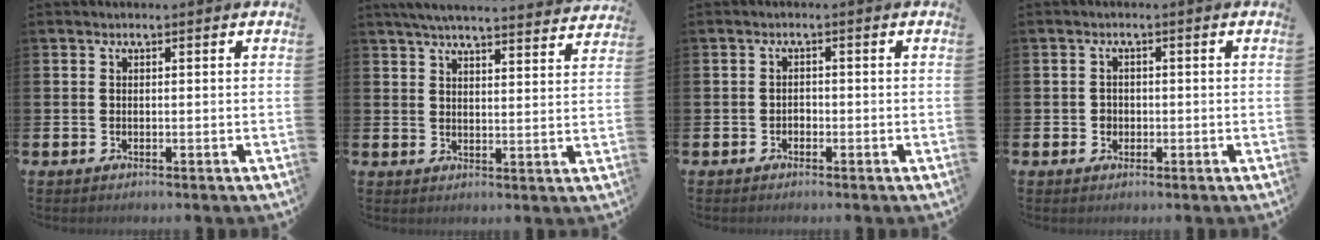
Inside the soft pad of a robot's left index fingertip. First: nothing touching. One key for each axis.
{"total": 5.5, "fx": 5.3, "fy": 0.1, "fz": 1.3, "tx": -0.038, "ty": -0.030, "tz": 0.094}
{"total": 1.0, "fx": -0.7, "fy": 0.7, "fz": 0.1, "tx": 0.001, "ty": 0.000, "tz": -0.016}
{"total": 1.4, "fx": 0.0, "fy": 1.4, "fz": 0.2, "tx": 0.005, "ty": 0.003, "tz": -0.005}